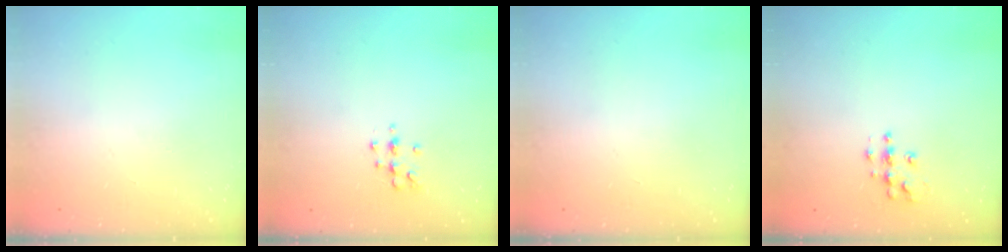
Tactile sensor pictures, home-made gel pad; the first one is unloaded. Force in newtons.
{"total": 7.3, "press": 7.2, "slide": 1.2}
{"total": 0.0}
{"total": 6.2, "press": 6.2, "slide": 0.2}